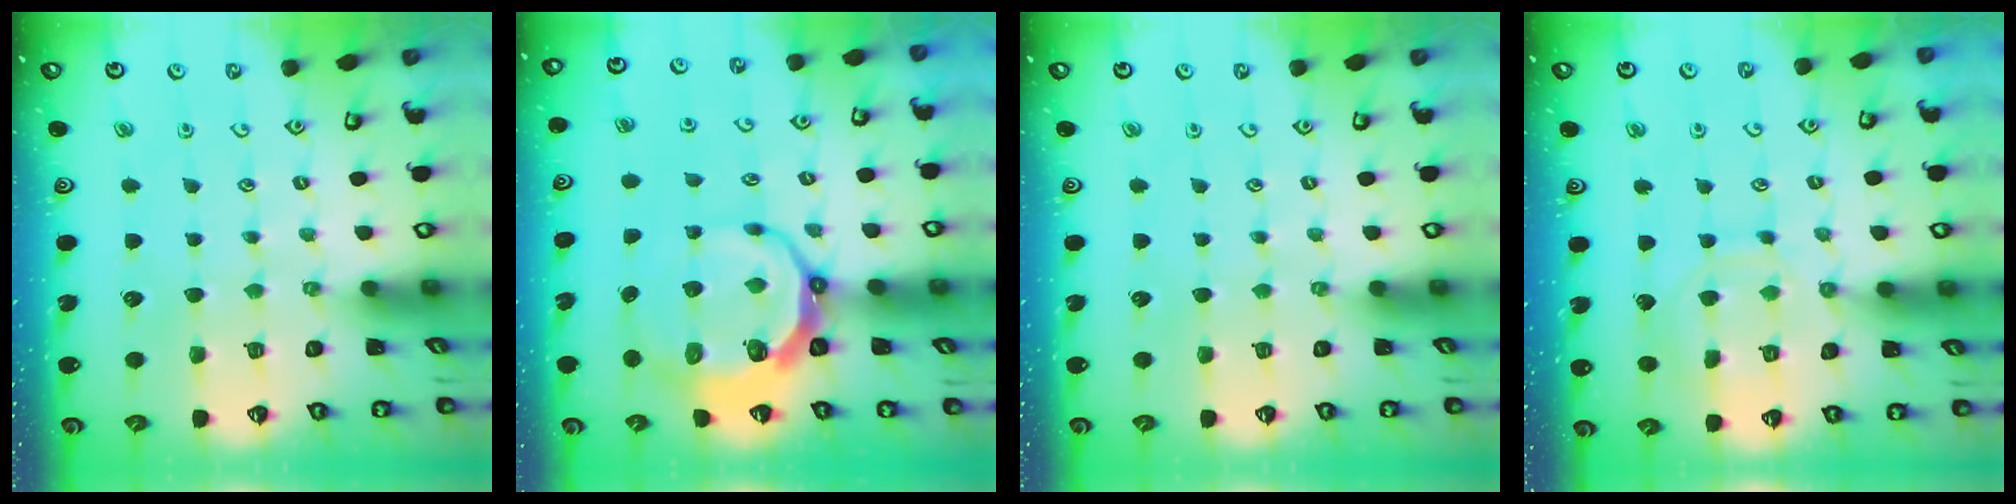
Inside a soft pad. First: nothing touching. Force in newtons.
{"total": 10.1, "press": 9.1, "slide": 4.4}
{"total": 0.0}
{"total": 9.9, "press": 9.9, "slide": 0.6}